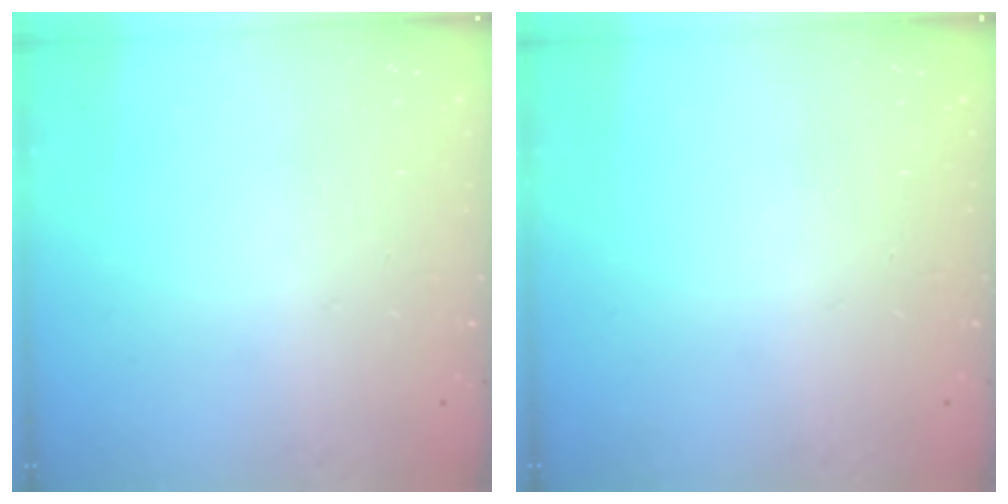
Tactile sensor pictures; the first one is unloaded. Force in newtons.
{"total": 0.0}